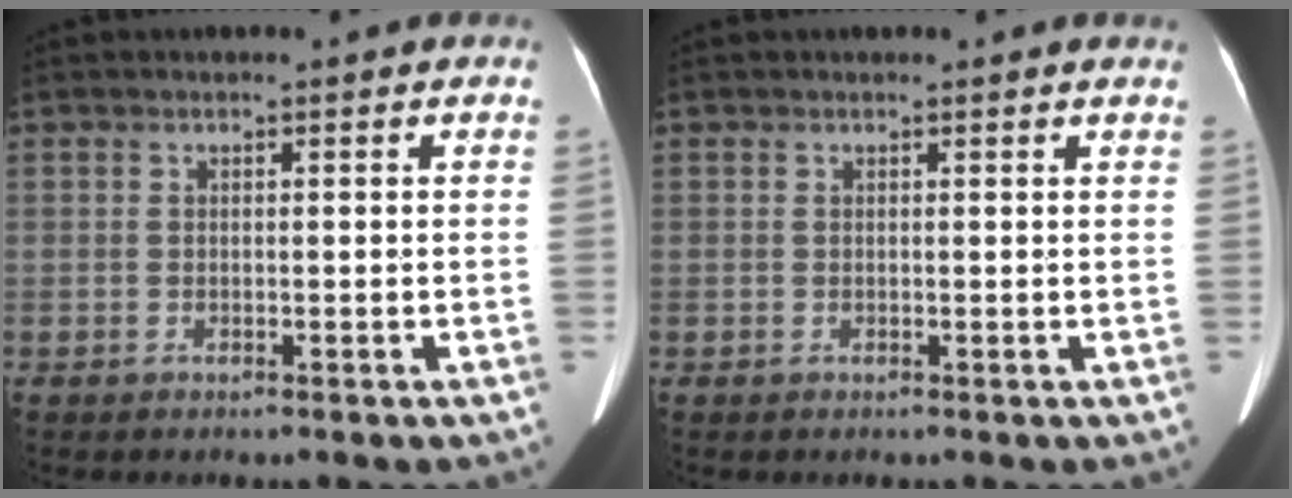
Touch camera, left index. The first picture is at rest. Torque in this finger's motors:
{"motor_torque": [0.63, -0.73, 0.05, 0.00]}